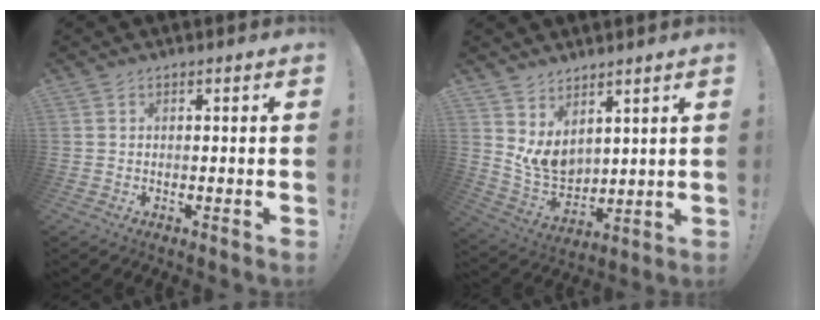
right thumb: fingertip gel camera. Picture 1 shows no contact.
{"total": 8.4, "force": [4.0, 6.1, 4.2], "torque": [-0.076, -0.048, 0.082]}